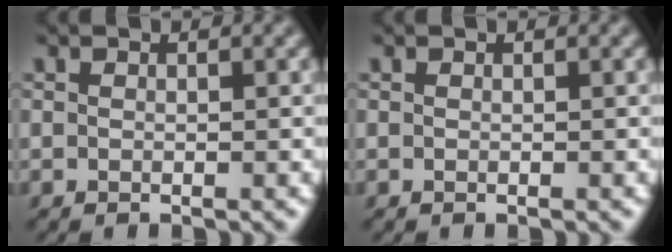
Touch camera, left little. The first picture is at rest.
{"total": 0.0}